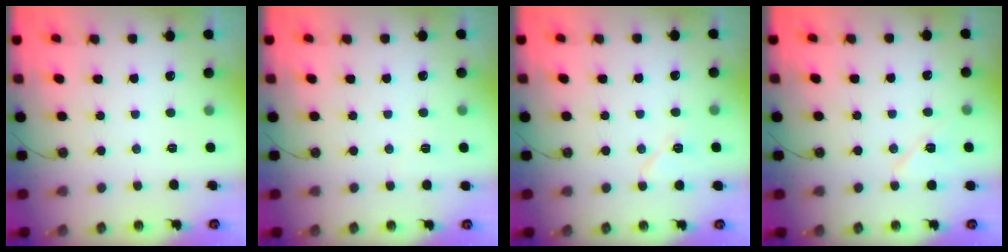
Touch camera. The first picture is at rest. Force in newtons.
{"total": 2.3, "press": 1.3, "slide": 1.9}
{"total": 6.4, "press": 6.3, "slide": 1.4}
{"total": 8.6, "press": 8.0, "slide": 3.2}